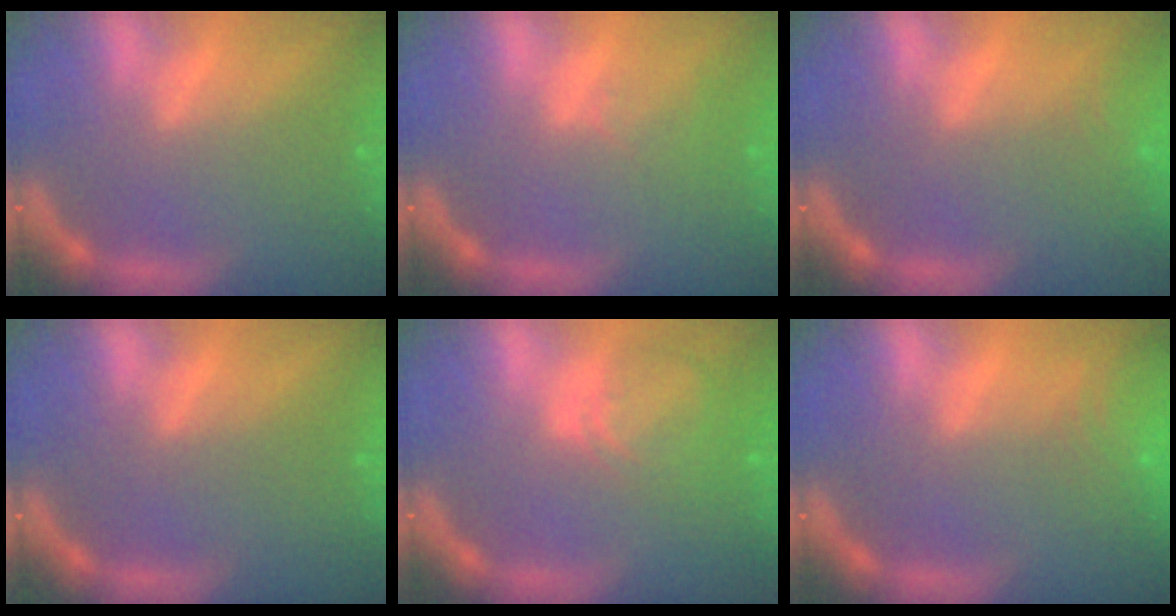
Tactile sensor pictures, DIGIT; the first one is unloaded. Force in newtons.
{"total": 1.5}
{"total": 2.4}
{"total": 0.0}
{"total": 4.5}
{"total": 5.0}